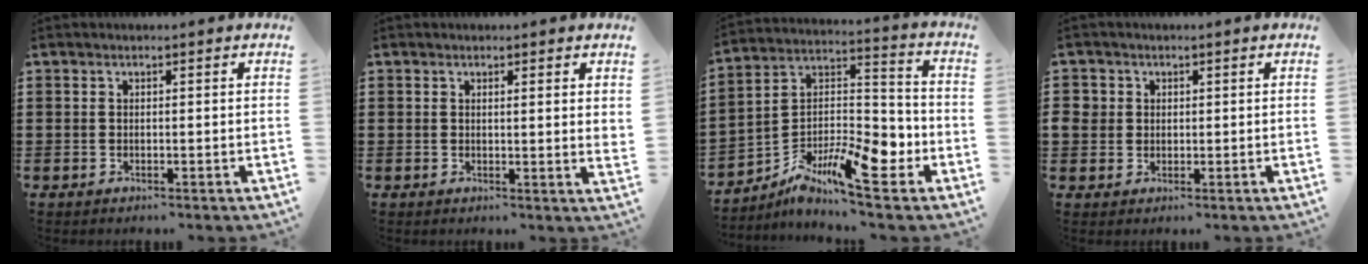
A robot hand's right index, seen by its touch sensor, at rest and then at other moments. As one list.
[{"total": 1.2, "force": [0.8, -0.1, 0.9], "torque": [-0.019, 0.000, 0.014]}, {"total": 10.6, "force": [-6.3, 4.0, 7.5], "torque": [-0.147, 0.001, -0.119]}, {"total": 2.1, "force": [0.5, 2.0, 0.2], "torque": [-0.015, 0.008, 0.008]}]